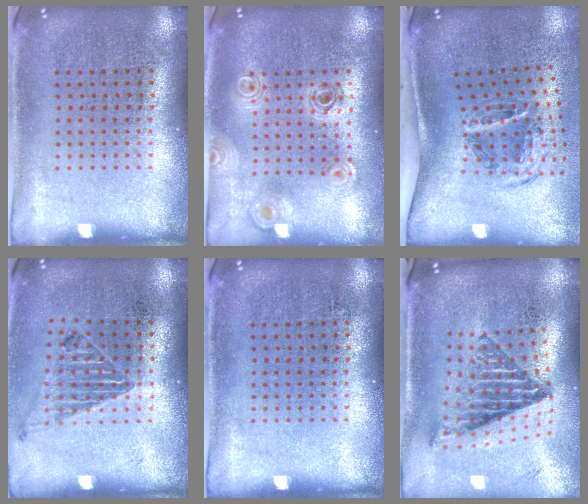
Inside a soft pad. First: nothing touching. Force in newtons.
{"total": 0.8, "press": 0.8, "slide": 0.1}
{"total": 1.8, "press": 1.1, "slide": 1.5}
{"total": 1.0, "press": 1.0, "slide": 0.1}
{"total": 0.0}
{"total": 1.8, "press": 1.4, "slide": 1.1}